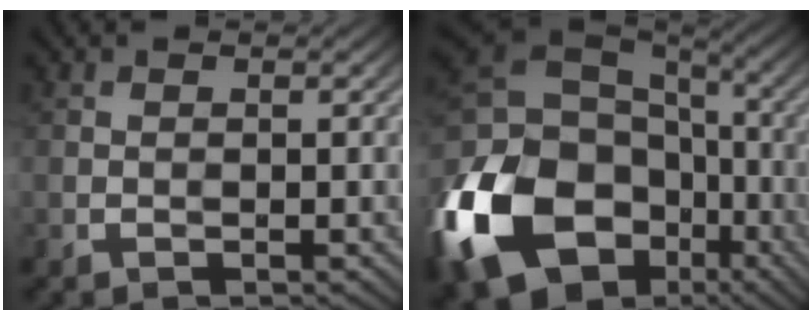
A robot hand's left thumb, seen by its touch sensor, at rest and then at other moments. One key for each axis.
{"total": 20.9, "fx": -8.1, "fy": 15.2, "fz": 11.9, "tx": -0.313, "ty": -0.034, "tz": -0.151}